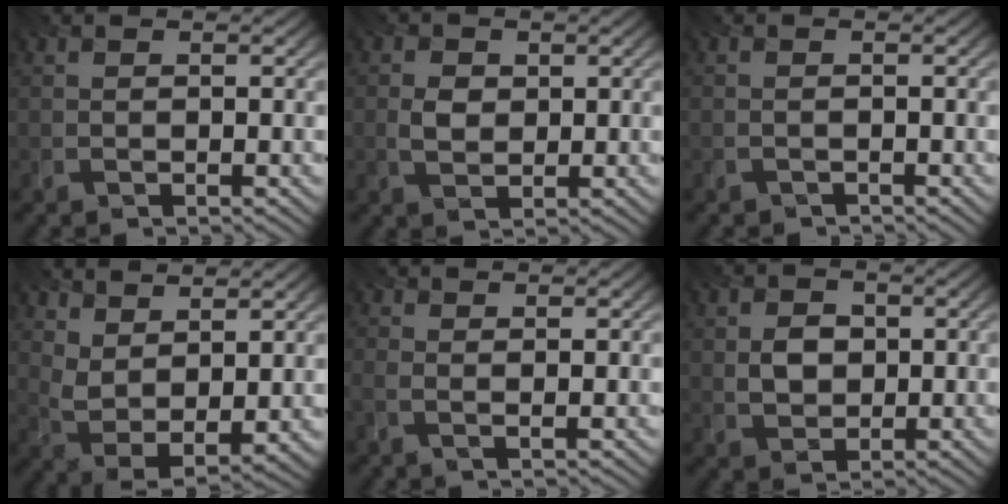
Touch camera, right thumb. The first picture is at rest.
{"total": 2.5, "force": [0.4, 2.0, 1.4], "torque": [-0.034, -0.002, 0.006]}
{"total": 0.6, "force": [-0.5, 0.2, -0.2], "torque": [0.003, -0.002, -0.010]}
{"total": 6.6, "force": [4.1, 3.0, 4.1], "torque": [-0.097, -0.007, 0.084]}
{"total": 1.1, "force": [0.3, 0.2, 1.1], "torque": [-0.024, 0.004, 0.002]}
{"total": 3.6, "force": [0.6, 3.0, 2.0], "torque": [-0.046, -0.002, 0.006]}